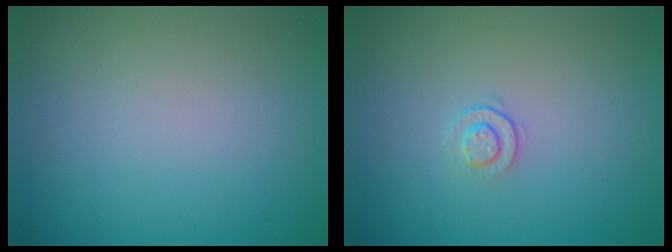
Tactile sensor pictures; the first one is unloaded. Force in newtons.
{"total": 1.1, "press": 0.7, "slide": 0.9}